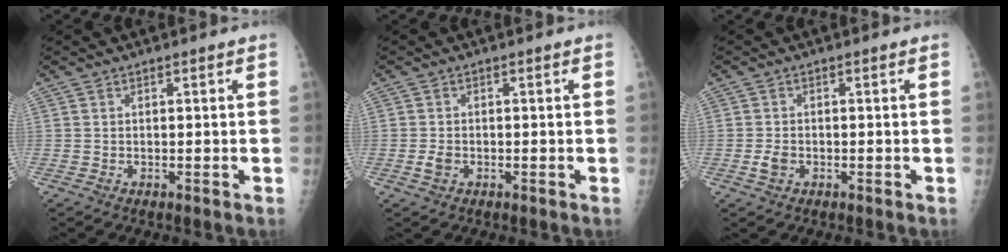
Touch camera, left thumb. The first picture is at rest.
{"total": 1.7, "force": [-0.5, 1.2, 1.1], "torque": [-0.022, 0.000, -0.010]}
{"total": 2.0, "force": [-0.6, 1.4, 1.3], "torque": [-0.027, 0.001, -0.012]}